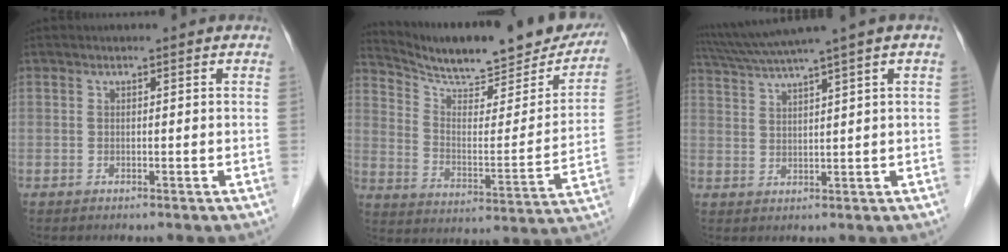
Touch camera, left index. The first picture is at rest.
{"total": 23.3, "force": [20.9, 5.0, 9.0], "torque": [-0.133, -0.044, 0.287]}
{"total": 7.7, "force": [5.8, -2.0, 4.5], "torque": [-0.081, 0.023, 0.106]}